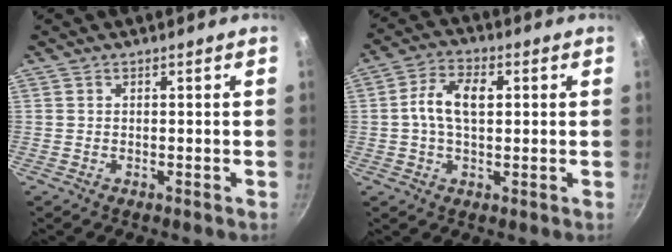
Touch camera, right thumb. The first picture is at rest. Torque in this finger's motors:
{"motor_torque": [-0.71, 0.71, 0.42, -0.52, 0.09]}